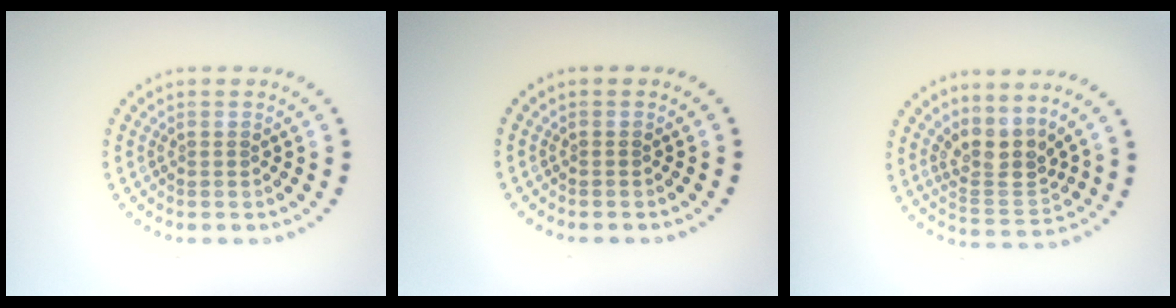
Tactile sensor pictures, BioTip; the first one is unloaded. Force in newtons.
{"total": 0.0}
{"total": 3.3, "press": 2.5, "slide": 2.2}